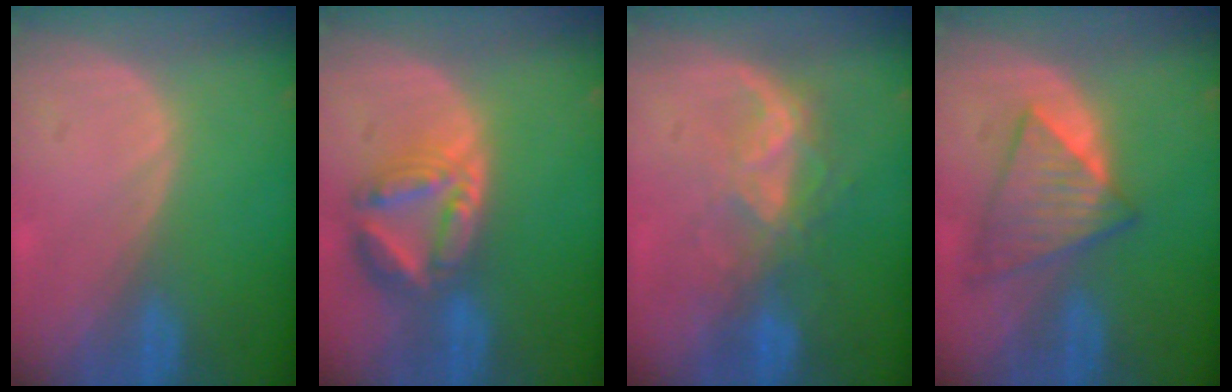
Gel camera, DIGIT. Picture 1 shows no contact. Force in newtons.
{"total": 8.0, "press": 6.9, "slide": 4.0}
{"total": 6.6, "press": 5.9, "slide": 2.8}
{"total": 6.5, "press": 6.5, "slide": 0.7}